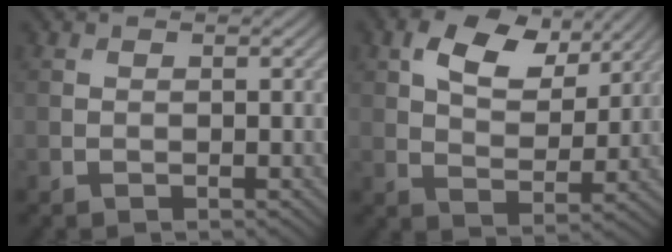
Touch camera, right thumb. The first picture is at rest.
{"total": 8.6, "force": [4.4, 4.8, 5.6], "torque": [-0.112, -0.001, 0.080]}